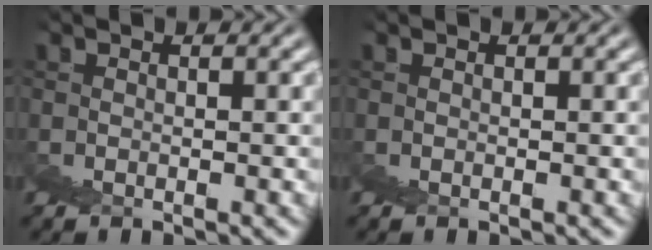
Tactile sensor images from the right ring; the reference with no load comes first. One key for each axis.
{"total": 0.0}